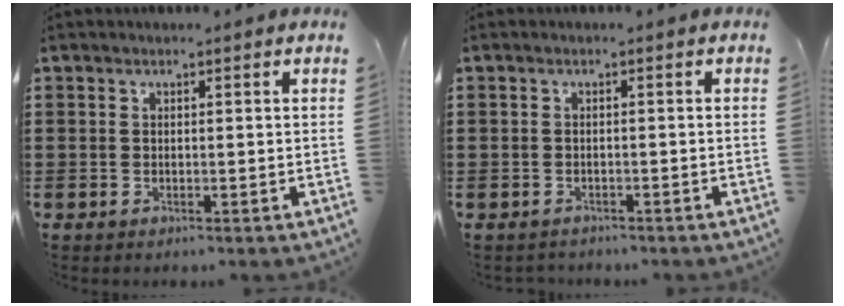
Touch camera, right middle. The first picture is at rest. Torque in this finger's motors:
{"motor_torque": [-0.28, 0.13, 0.00, -0.03]}